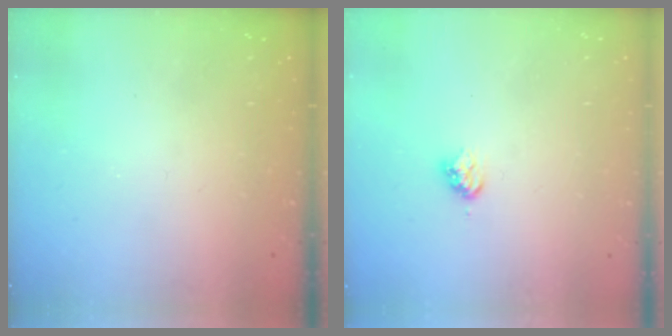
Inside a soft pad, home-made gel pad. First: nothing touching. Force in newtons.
{"total": 3.2, "press": 3.2, "slide": 0.4}